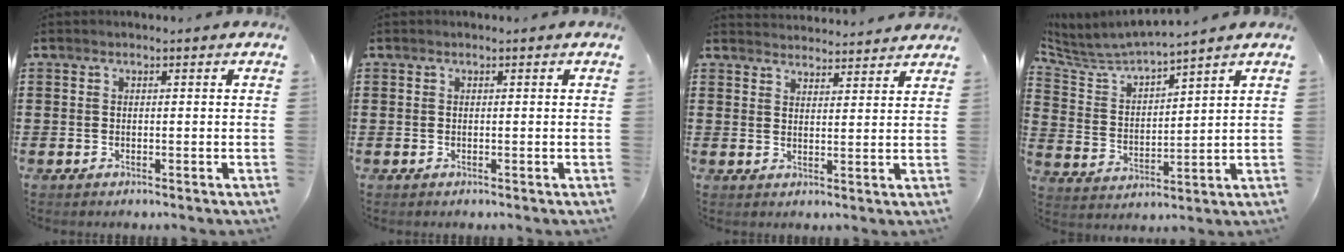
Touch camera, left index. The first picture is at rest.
{"total": 0.0}
{"total": 3.1, "force": [3.1, -0.1, -0.3], "torque": [-0.004, -0.015, 0.057]}
{"total": 4.7, "force": [4.6, 0.2, 1.1], "torque": [-0.050, -0.034, 0.072]}